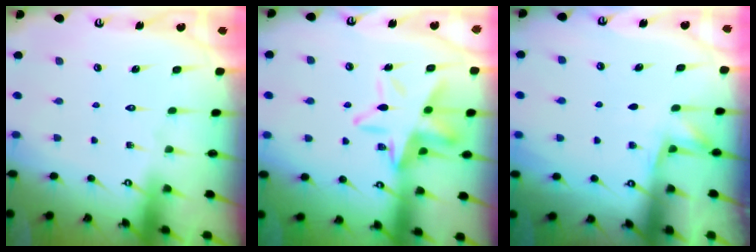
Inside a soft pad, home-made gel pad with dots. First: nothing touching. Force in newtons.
{"total": 14.9, "press": 14.9, "slide": 1.5}
{"total": 3.4, "press": 3.4, "slide": 0.5}